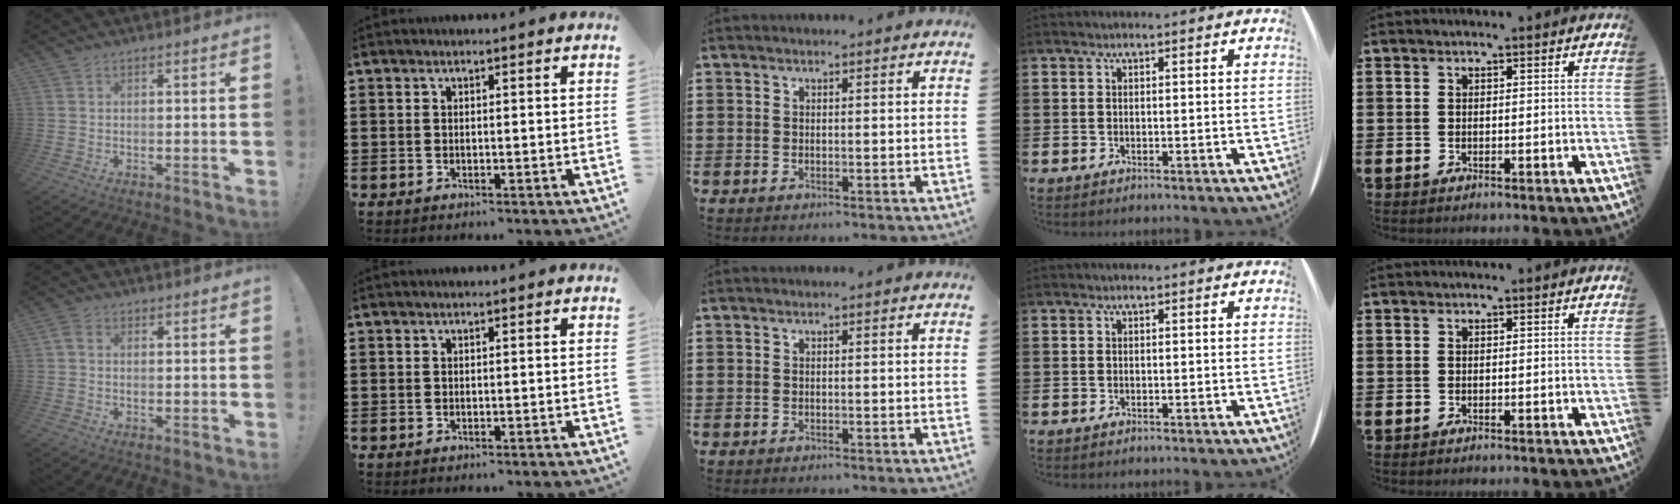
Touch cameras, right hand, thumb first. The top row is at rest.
{"thumb": {"total": 2.1, "force": [0.0, 1.5, 1.4], "torque": [-0.029, 0.008, 0.001]}}